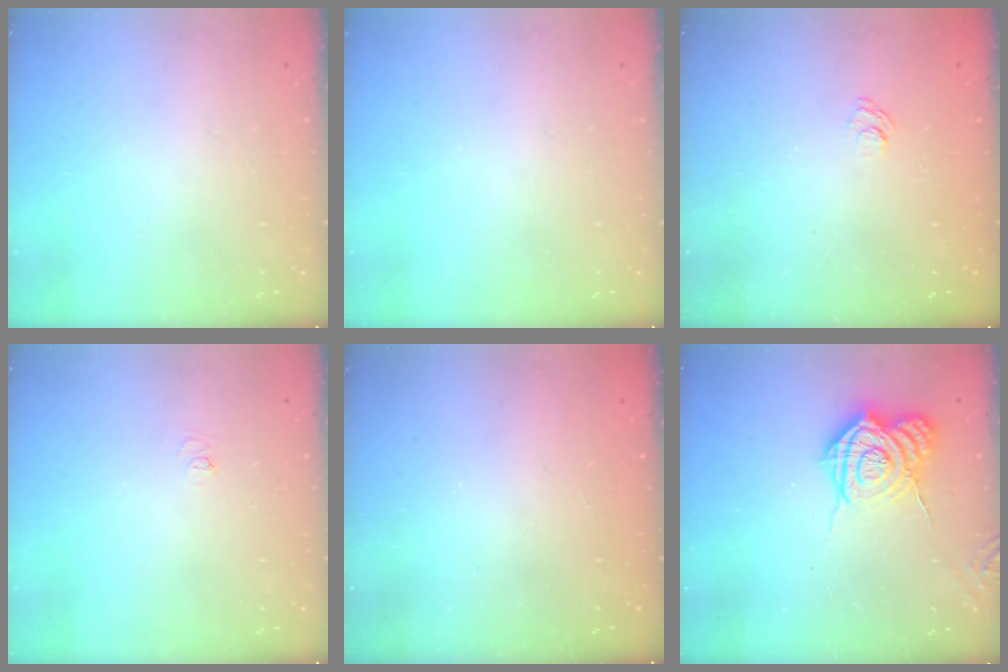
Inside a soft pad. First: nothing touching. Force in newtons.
{"total": 0.0}
{"total": 2.3, "press": 1.8, "slide": 1.3}
{"total": 3.3, "press": 3.3, "slide": 0.3}
{"total": 2.6, "press": 2.4, "slide": 0.8}
{"total": 11.4, "press": 11.3, "slide": 1.0}